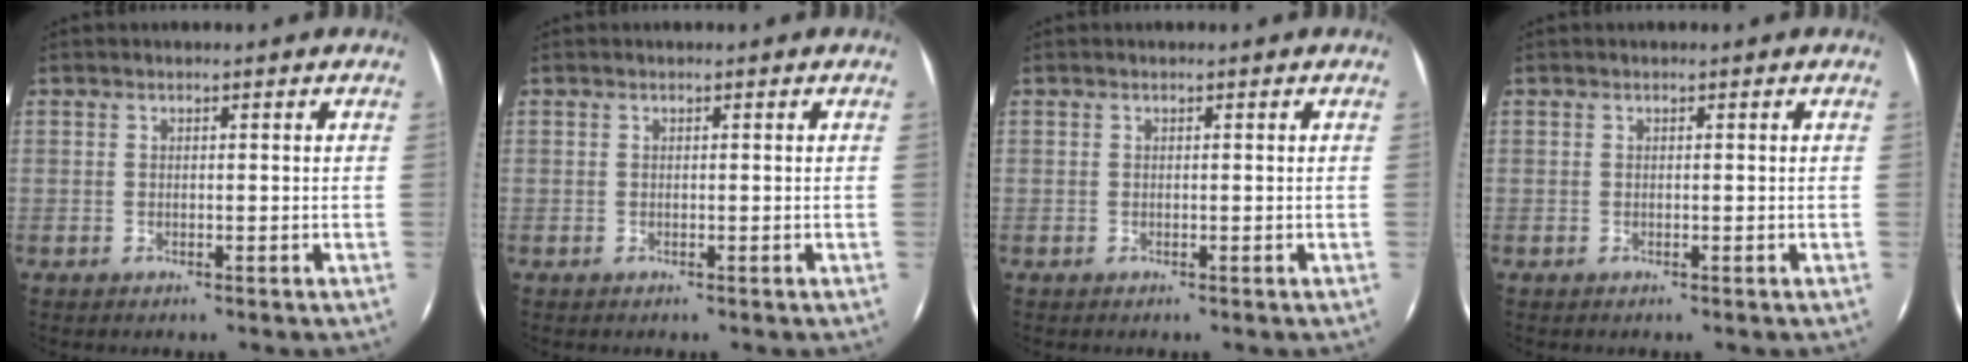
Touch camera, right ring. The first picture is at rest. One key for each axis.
{"total": 0.0}
{"total": 0.0}
{"total": 0.0}